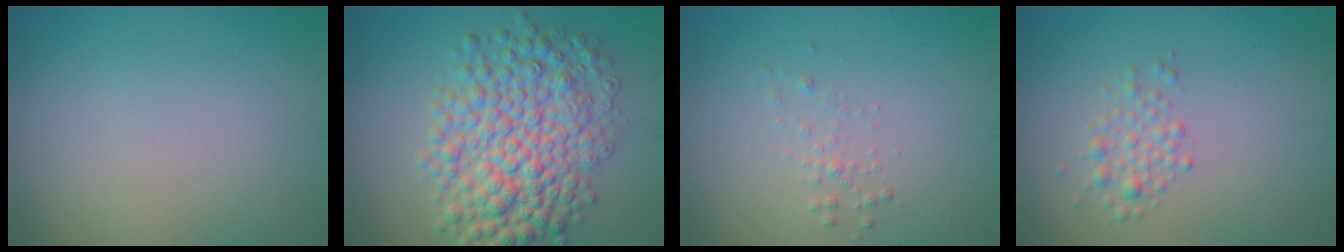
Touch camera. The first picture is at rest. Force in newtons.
{"total": 8.4, "press": 8.4, "slide": 0.1}
{"total": 0.9, "press": 0.9, "slide": 0.0}
{"total": 1.8, "press": 1.8, "slide": 0.1}